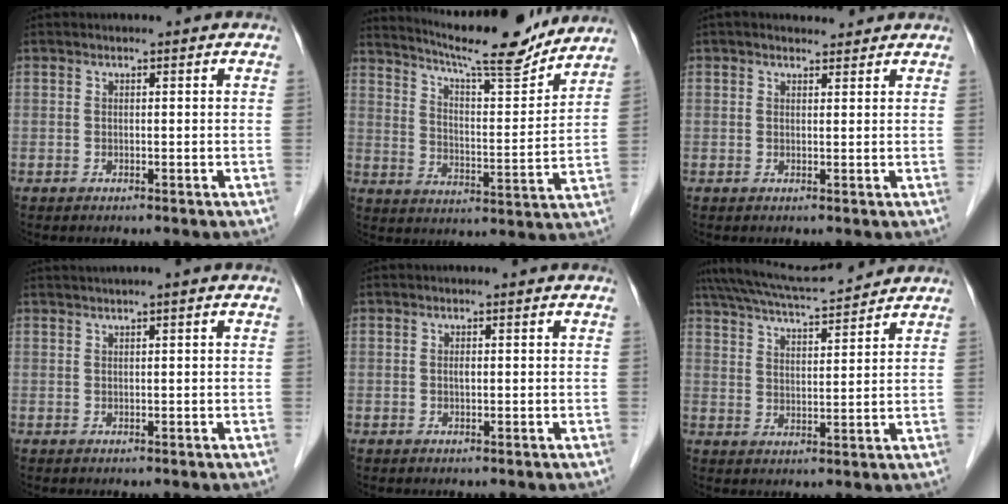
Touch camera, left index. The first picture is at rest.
{"total": 16.8, "force": [15.3, 1.0, 6.9], "torque": [-0.118, -0.015, 0.226]}
{"total": 3.0, "force": [2.7, 1.0, 0.9], "torque": [-0.013, 0.017, 0.037]}
{"total": 1.9, "force": [1.1, -0.4, 1.4], "torque": [-0.032, 0.008, 0.025]}
{"total": 0.5, "force": [-0.1, 0.1, 0.5], "torque": [-0.010, -0.003, -0.003]}
{"total": 12.5, "force": [11.7, 0.6, 4.6], "torque": [-0.093, 0.023, 0.188]}